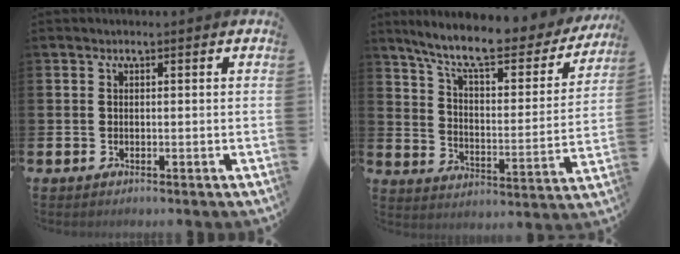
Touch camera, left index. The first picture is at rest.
{"total": 10.0, "force": [8.6, 2.3, 4.7], "torque": [-0.116, -0.059, 0.141]}